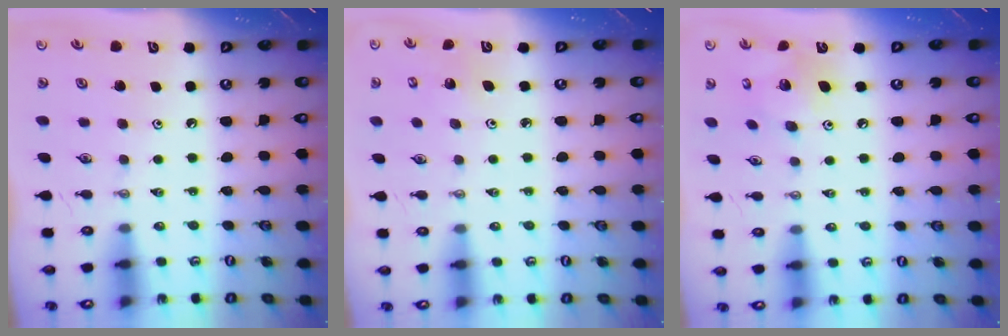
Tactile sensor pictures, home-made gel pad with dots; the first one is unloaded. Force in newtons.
{"total": 1.8, "press": 1.8, "slide": 0.1}
{"total": 9.5, "press": 9.5, "slide": 0.4}